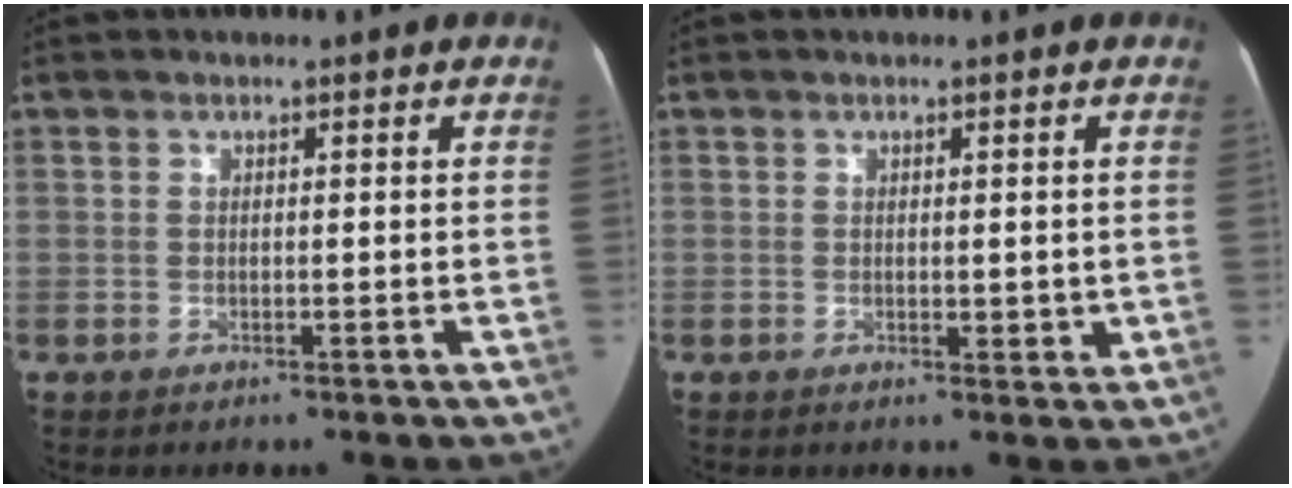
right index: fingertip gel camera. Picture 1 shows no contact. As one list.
[{"total": 2.0, "force": [0.0, 1.0, 1.8], "torque": [-0.023, -0.004, 0.002]}]